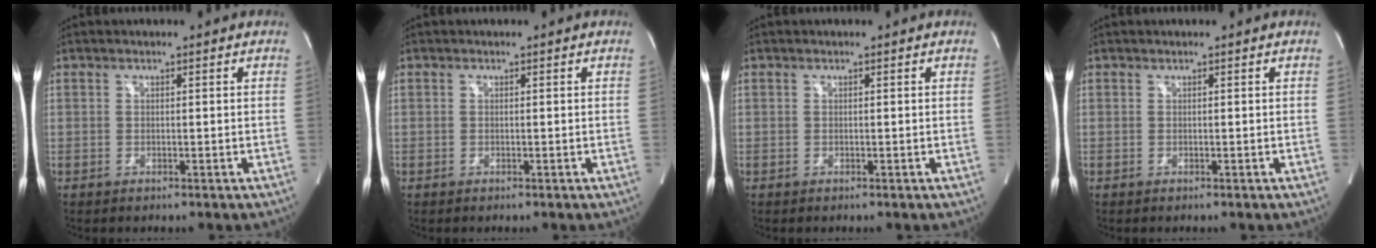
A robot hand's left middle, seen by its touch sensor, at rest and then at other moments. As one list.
[{"total": 0.0}, {"total": 0.0}, {"total": 0.0}]